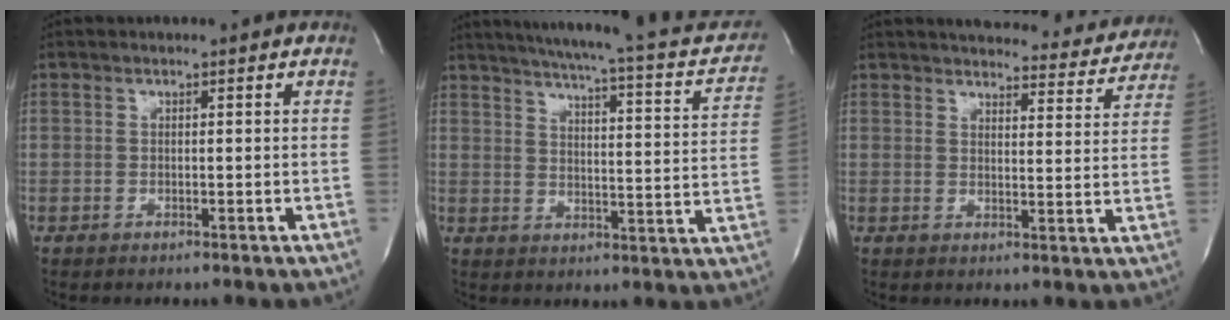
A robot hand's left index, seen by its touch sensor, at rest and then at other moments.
{"total": 23.3, "force": [20.3, 3.4, 10.9], "torque": [-0.155, -0.025, 0.241]}
{"total": 16.9, "force": [16.0, 3.8, 3.9], "torque": [-0.027, -0.028, 0.178]}